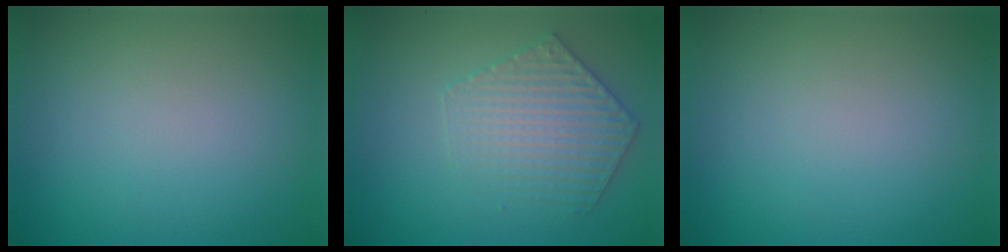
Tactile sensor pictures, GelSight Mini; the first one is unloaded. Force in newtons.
{"total": 3.4, "press": 3.3, "slide": 0.7}
{"total": 0.0}